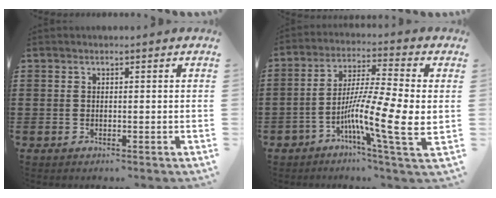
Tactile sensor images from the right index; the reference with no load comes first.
{"total": 12.4, "force": [-2.6, 1.5, 12.0], "torque": [-0.229, -0.017, -0.050]}